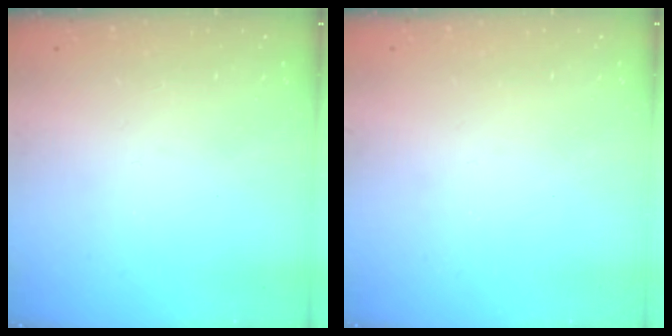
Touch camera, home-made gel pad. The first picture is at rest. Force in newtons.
{"total": 0.7, "press": 0.7, "slide": 0.1}